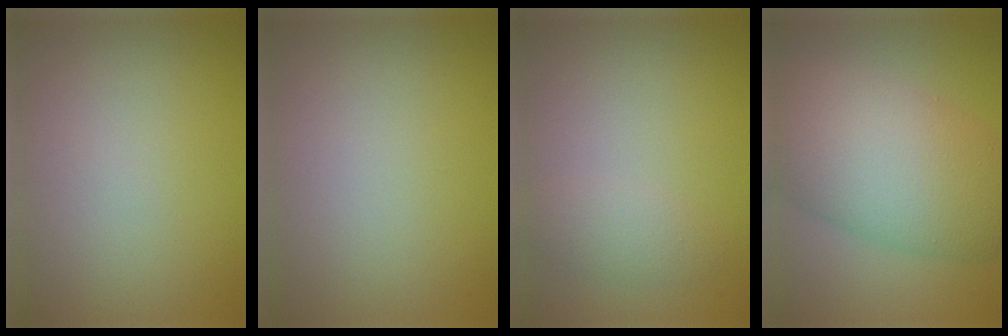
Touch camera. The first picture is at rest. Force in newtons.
{"total": 0.0}
{"total": 1.9, "press": 1.9, "slide": 0.1}
{"total": 10.7, "press": 10.7, "slide": 0.7}